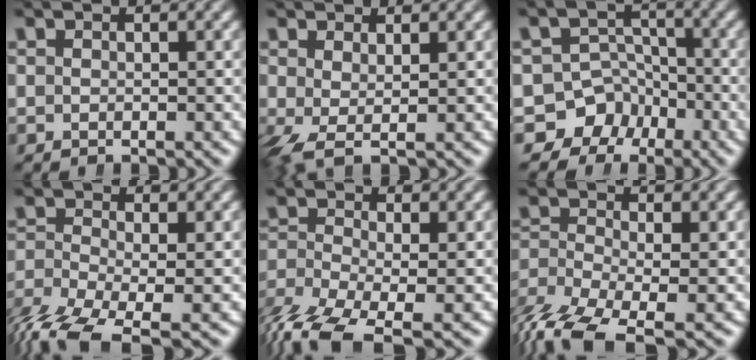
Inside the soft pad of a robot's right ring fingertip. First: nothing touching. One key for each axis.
{"total": 2.0, "fx": -0.5, "fy": 0.6, "fz": 1.9, "tx": -0.051, "ty": -0.028, "tz": 0.009}
{"total": 11.9, "fx": -4.3, "fy": 10.5, "fz": 3.4, "tx": -0.076, "ty": -0.057, "tz": -0.071}
{"total": 6.2, "fx": -4.4, "fy": 2.4, "fz": 3.5, "tx": -0.081, "ty": -0.043, "tz": -0.052}
{"total": 6.3, "fx": -4.4, "fy": 2.6, "fz": 3.7, "tx": -0.088, "ty": -0.045, "tz": -0.051}
{"total": 6.3, "fx": -4.3, "fy": 2.8, "fz": 3.7, "tx": -0.095, "ty": -0.046, "tz": -0.050}